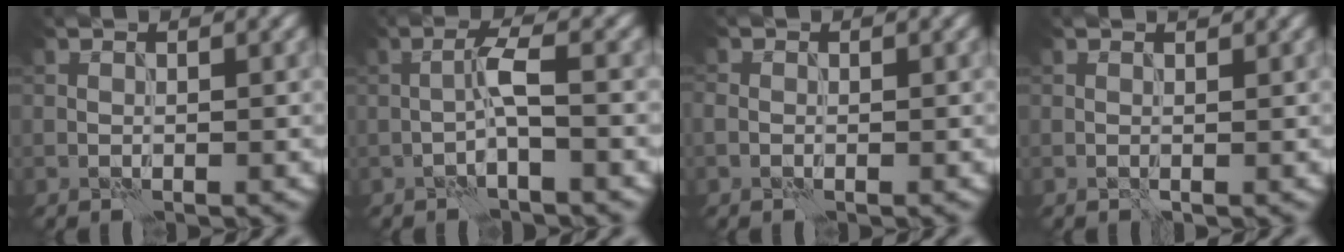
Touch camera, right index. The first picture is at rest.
{"total": 2.4, "force": [-0.8, 0.1, 2.3], "torque": [-0.044, 0.012, -0.019]}
{"total": 1.1, "force": [-0.4, 0.9, 0.5], "torque": [-0.012, -0.002, -0.008]}
{"total": 0.6, "force": [0.5, 0.0, 0.2], "torque": [-0.006, -0.001, 0.008]}